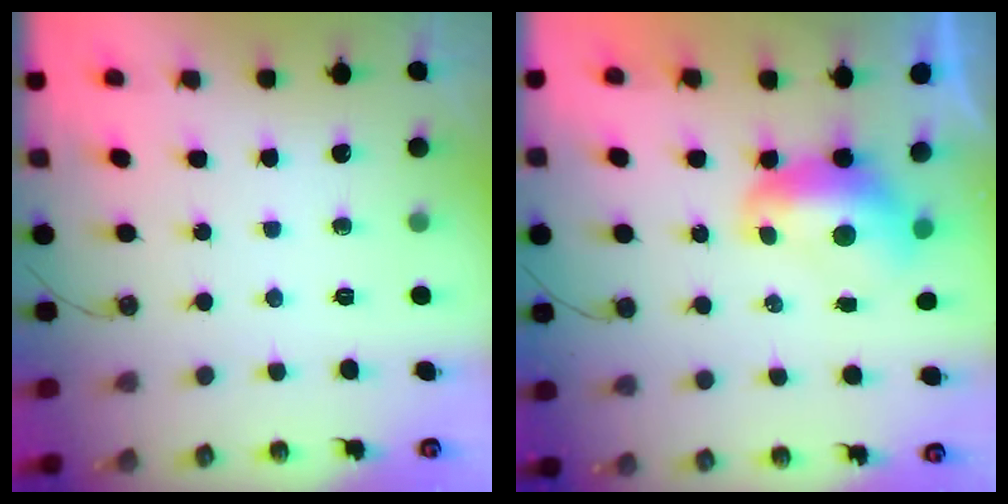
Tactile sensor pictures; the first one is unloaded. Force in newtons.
{"total": 1.6, "press": 1.5, "slide": 0.7}